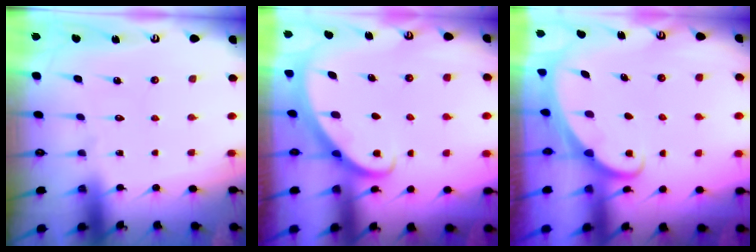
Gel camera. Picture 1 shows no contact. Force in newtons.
{"total": 2.8, "press": 2.8, "slide": 0.2}
{"total": 1.6, "press": 1.6, "slide": 0.0}